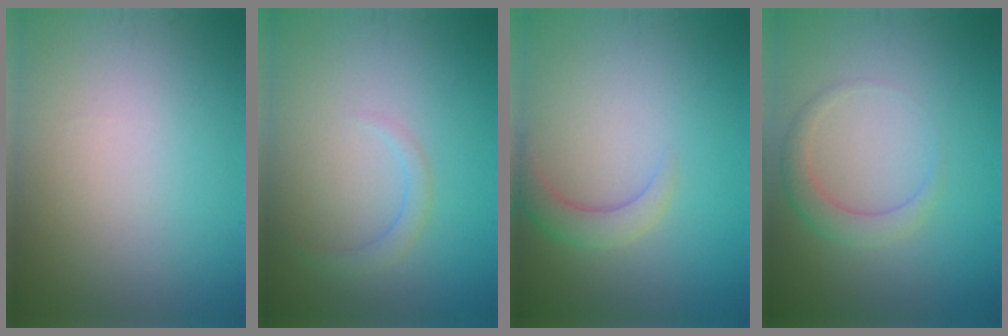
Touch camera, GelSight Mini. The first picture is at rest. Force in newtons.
{"total": 1.3, "press": 1.3, "slide": 0.1}
{"total": 2.5, "press": 2.5, "slide": 0.2}
{"total": 2.3, "press": 2.3, "slide": 0.1}